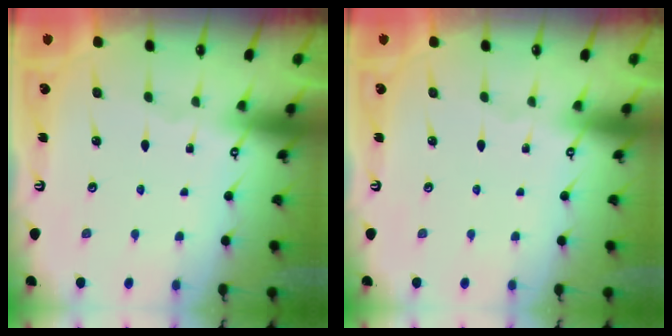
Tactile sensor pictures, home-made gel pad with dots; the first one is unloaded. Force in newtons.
{"total": 0.0}